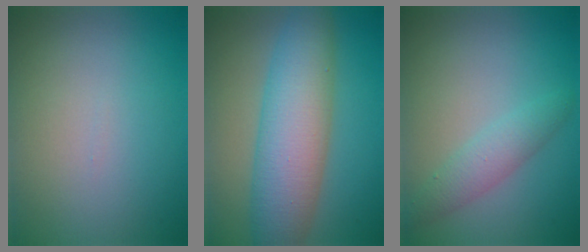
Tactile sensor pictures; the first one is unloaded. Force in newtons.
{"total": 8.1, "press": 8.1, "slide": 0.0}
{"total": 2.4, "press": 2.4, "slide": 0.1}